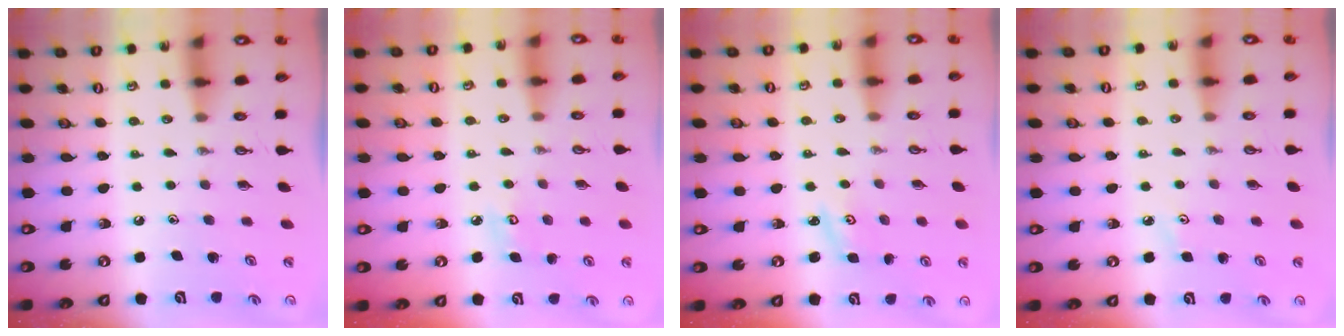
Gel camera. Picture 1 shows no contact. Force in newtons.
{"total": 4.9, "press": 4.9, "slide": 0.4}
{"total": 3.0, "press": 3.0, "slide": 0.4}
{"total": 2.6, "press": 2.6, "slide": 0.5}